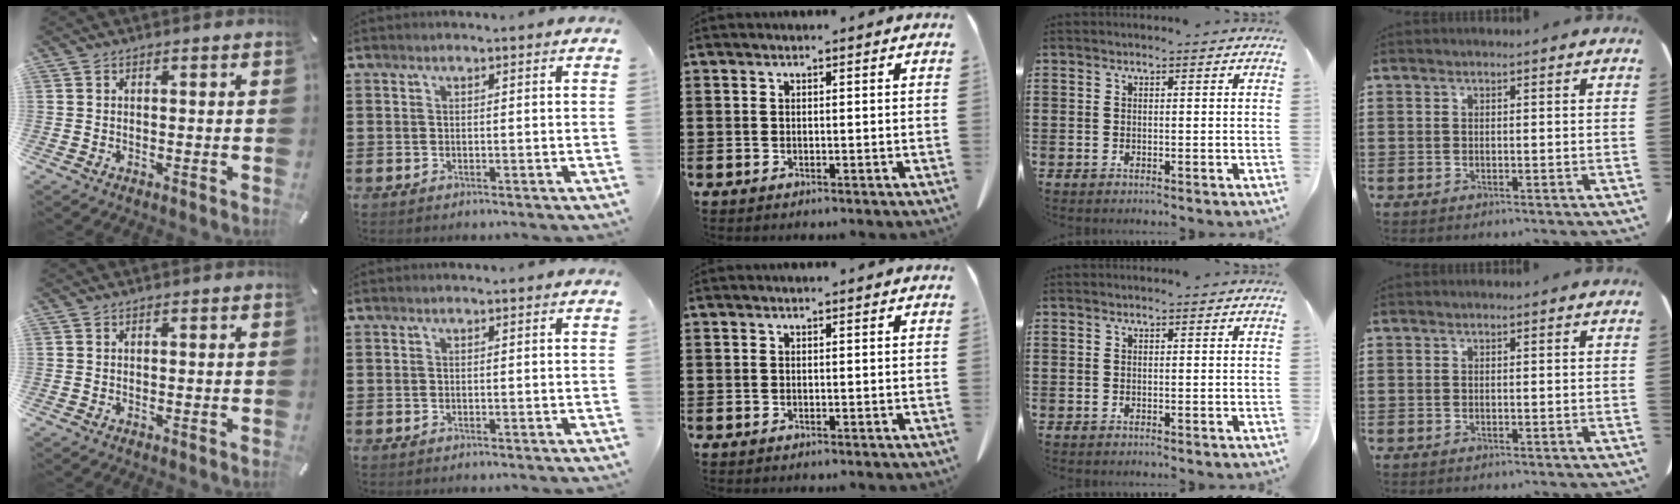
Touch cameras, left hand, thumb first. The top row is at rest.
{}